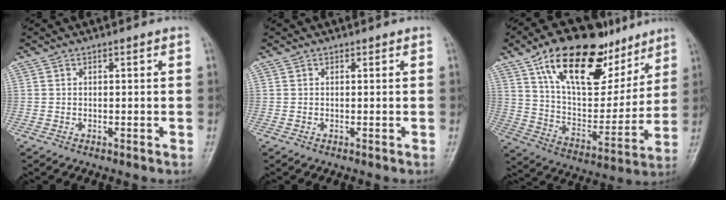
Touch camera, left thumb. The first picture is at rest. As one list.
[{"total": 0.0}, {"total": 25.1, "force": [14.8, 12.1, 16.3], "torque": [-0.217, -0.042, 0.254]}]